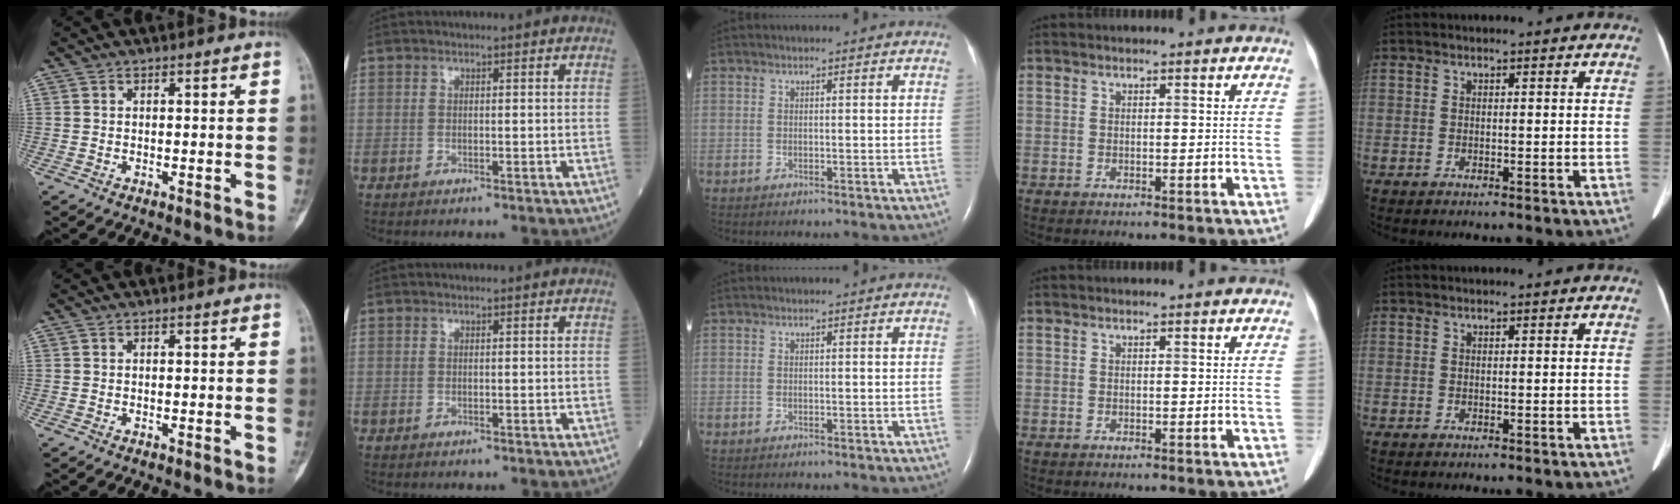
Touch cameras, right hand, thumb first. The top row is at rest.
{}